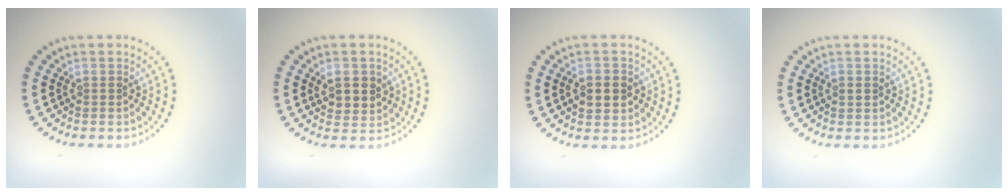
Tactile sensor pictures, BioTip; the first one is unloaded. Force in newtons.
{"total": 2.7, "press": 2.7, "slide": 0.6}
{"total": 2.8, "press": 2.8, "slide": 0.4}
{"total": 0.9, "press": 0.9, "slide": 0.1}